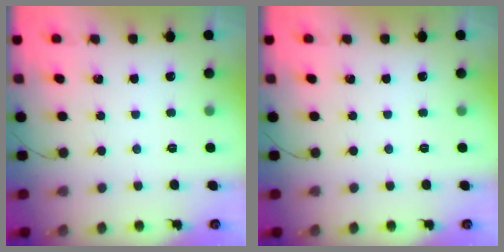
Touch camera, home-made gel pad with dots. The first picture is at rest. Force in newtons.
{"total": 0.0}